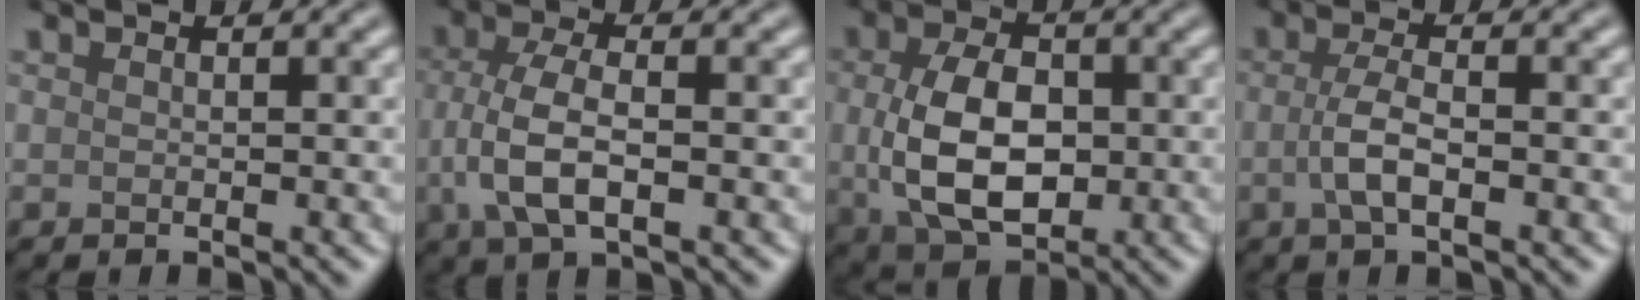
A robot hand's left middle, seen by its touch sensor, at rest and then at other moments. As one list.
[{"total": 5.5, "force": [-1.1, 2.5, 4.8], "torque": [-0.107, 0.000, -0.022]}, {"total": 8.3, "force": [-0.4, 5.3, 6.4], "torque": [-0.135, -0.008, -0.002]}, {"total": 3.0, "force": [-0.7, 1.0, 2.7], "torque": [-0.060, -0.001, -0.016]}]